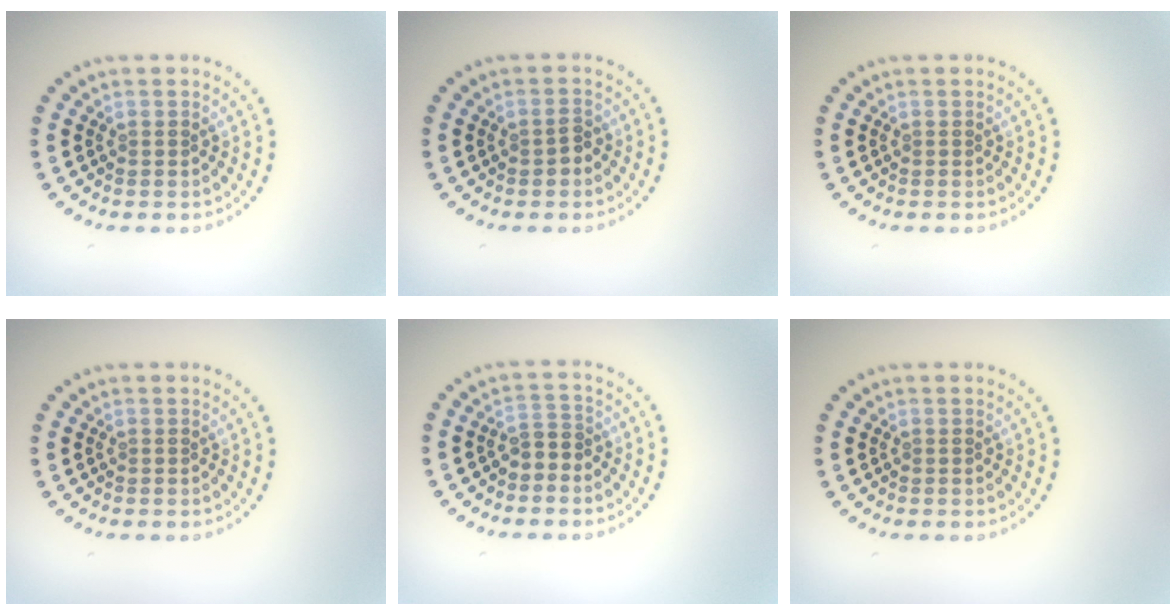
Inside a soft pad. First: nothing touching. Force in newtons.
{"total": 1.3, "press": 1.3, "slide": 0.2}
{"total": 0.0}
{"total": 0.0}
{"total": 1.9, "press": 1.7, "slide": 0.9}
{"total": 0.0}